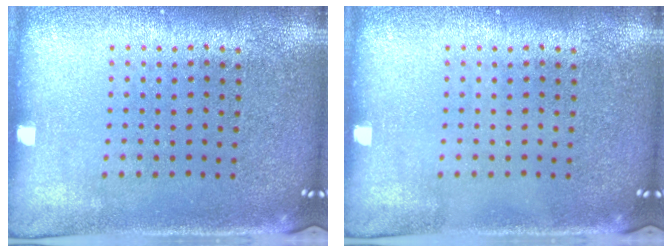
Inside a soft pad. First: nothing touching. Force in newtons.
{"total": 0.0}